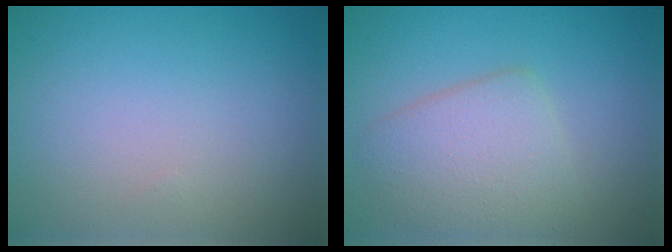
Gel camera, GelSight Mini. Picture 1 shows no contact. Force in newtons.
{"total": 4.5, "press": 4.5, "slide": 0.1}